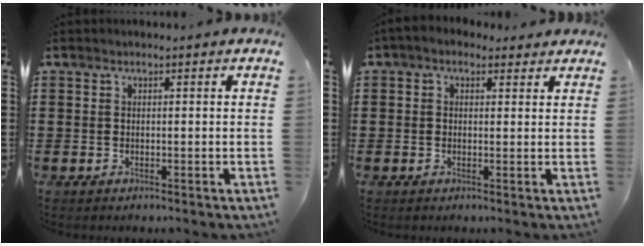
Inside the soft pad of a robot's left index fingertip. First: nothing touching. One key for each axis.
{"total": 1.9, "fx": 1.0, "fy": 1.5, "fz": 0.7, "tx": -0.020, "ty": 0.009, "tz": 0.017}